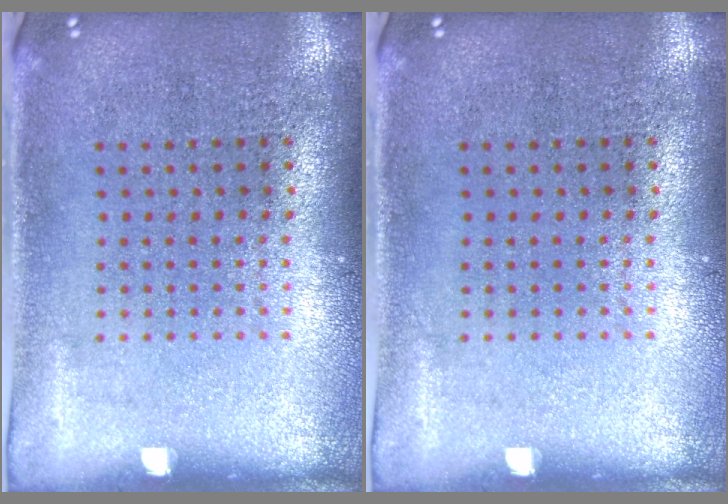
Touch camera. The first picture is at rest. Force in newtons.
{"total": 0.0}